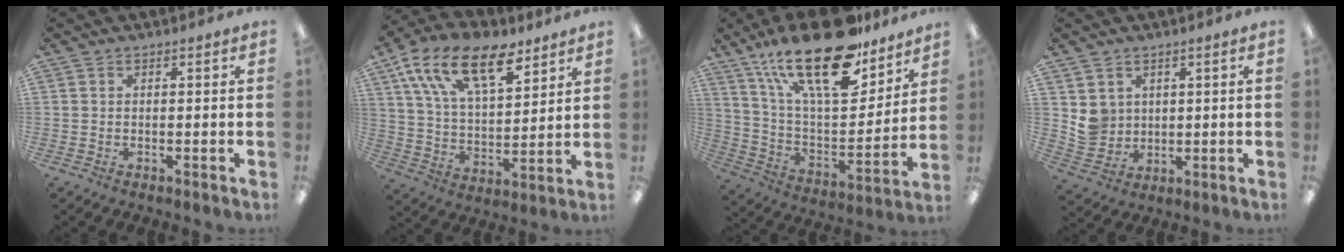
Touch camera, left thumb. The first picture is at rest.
{"total": 18.7, "force": [11.5, 9.2, 11.6], "torque": [-0.206, -0.049, 0.205]}
{"total": 27.3, "force": [18.1, 10.8, 17.2], "torque": [-0.291, -0.107, 0.309]}
{"total": 5.9, "force": [2.2, 5.4, 1.0], "torque": [-0.014, -0.004, 0.044]}